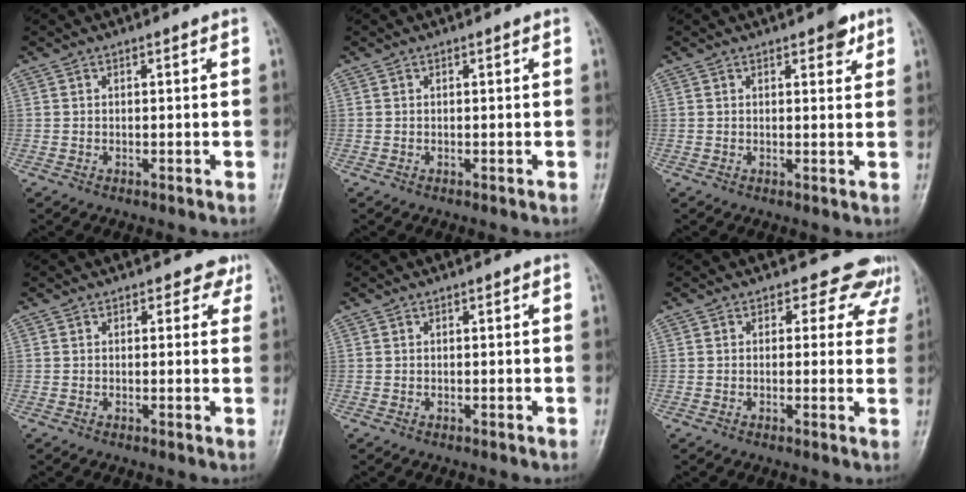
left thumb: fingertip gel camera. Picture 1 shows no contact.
{"total": 0.0}
{"total": 3.2, "force": [1.9, 1.4, 2.1], "torque": [-0.015, -0.007, 0.021]}
{"total": 2.5, "force": [1.5, 1.8, 0.8], "torque": [0.020, -0.004, 0.008]}
{"total": 0.0}
{"total": 7.3, "force": [5.7, 4.5, 0.8], "torque": [0.045, -0.020, 0.037]}